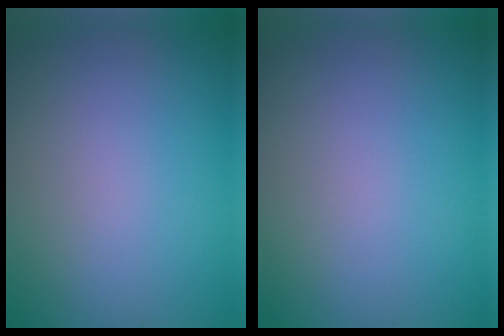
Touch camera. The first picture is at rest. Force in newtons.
{"total": 0.0}